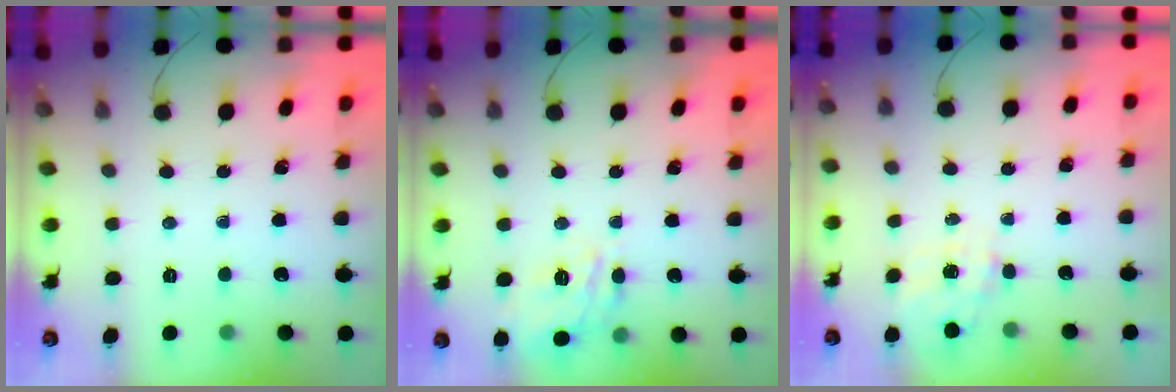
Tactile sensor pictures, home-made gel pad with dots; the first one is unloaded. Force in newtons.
{"total": 13.3, "press": 13.3, "slide": 1.0}
{"total": 7.0, "press": 7.0, "slide": 0.9}